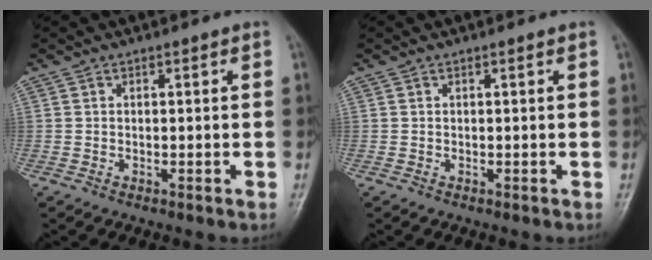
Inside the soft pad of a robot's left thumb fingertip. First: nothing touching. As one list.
[{"total": 0.0}]